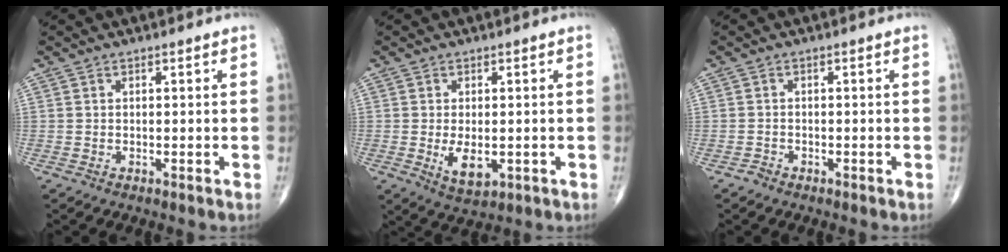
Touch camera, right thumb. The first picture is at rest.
{"total": 5.2, "force": [-0.9, 2.8, 4.3], "torque": [-0.068, -0.011, -0.007]}
{"total": 1.0, "force": [-0.8, 0.6, 0.0], "torque": [0.001, 0.003, -0.022]}